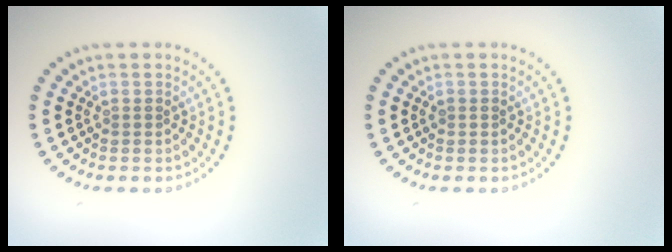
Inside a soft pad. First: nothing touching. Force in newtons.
{"total": 0.6, "press": 0.6, "slide": 0.1}